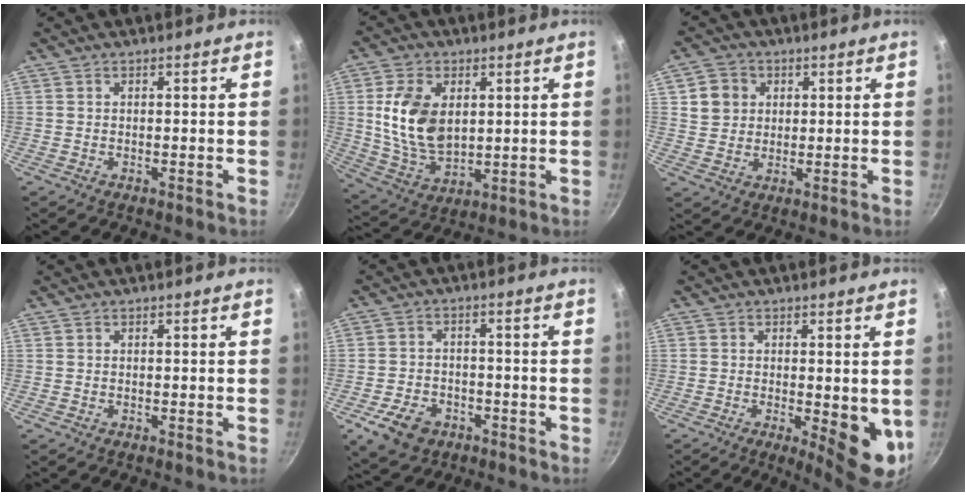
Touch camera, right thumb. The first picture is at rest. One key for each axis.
{"total": 13.5, "fx": 2.5, "fy": 8.7, "fz": 10.1, "tx": -0.174, "ty": -0.020, "tz": 0.058}
{"total": 6.3, "fx": 1.9, "fy": 5.6, "fz": 2.1, "tx": -0.008, "ty": 0.005, "tz": 0.033}
{"total": 0.0}
{"total": 8.3, "fx": -4.3, "fy": 5.8, "fz": 4.2, "tx": -0.065, "ty": 0.026, "tz": -0.065}
{"total": 9.1, "fx": -1.3, "fy": 3.0, "fz": 8.4, "tx": -0.096, "ty": -0.012, "tz": -0.007}